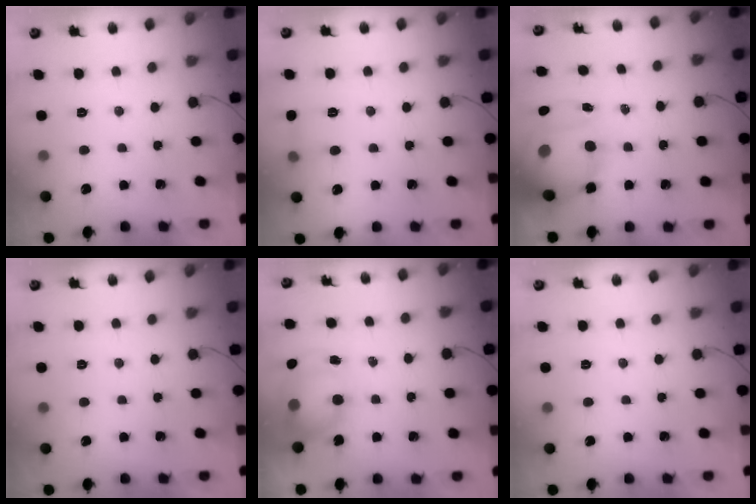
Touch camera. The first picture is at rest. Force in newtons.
{"total": 5.1, "press": 4.9, "slide": 1.4}
{"total": 14.3, "press": 13.9, "slide": 3.3}
{"total": 0.0}
{"total": 10.7, "press": 8.7, "slide": 6.3}
{"total": 0.0}